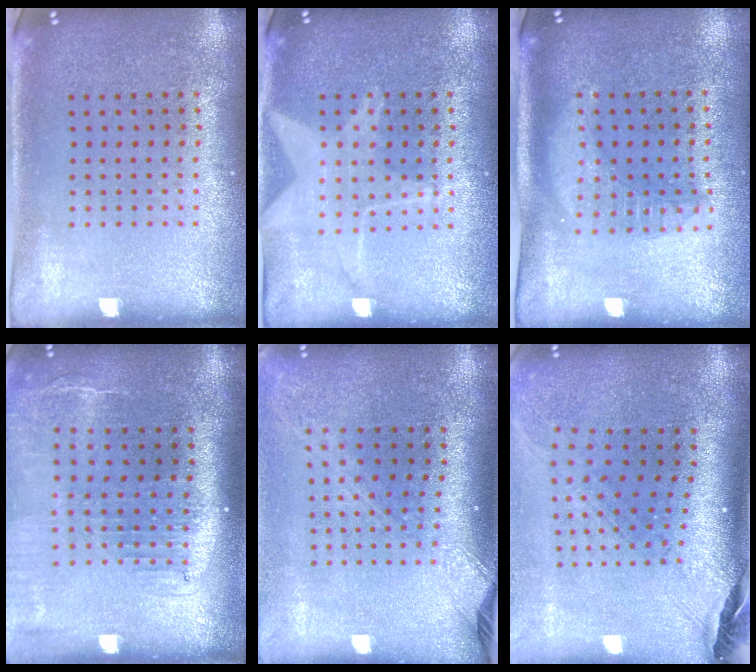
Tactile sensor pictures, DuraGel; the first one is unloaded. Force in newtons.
{"total": 1.5, "press": 1.4, "slide": 0.3}
{"total": 1.7, "press": 1.5, "slide": 0.9}
{"total": 2.1, "press": 1.7, "slide": 1.2}
{"total": 2.2, "press": 1.6, "slide": 1.5}
{"total": 2.2, "press": 1.8, "slide": 1.4}